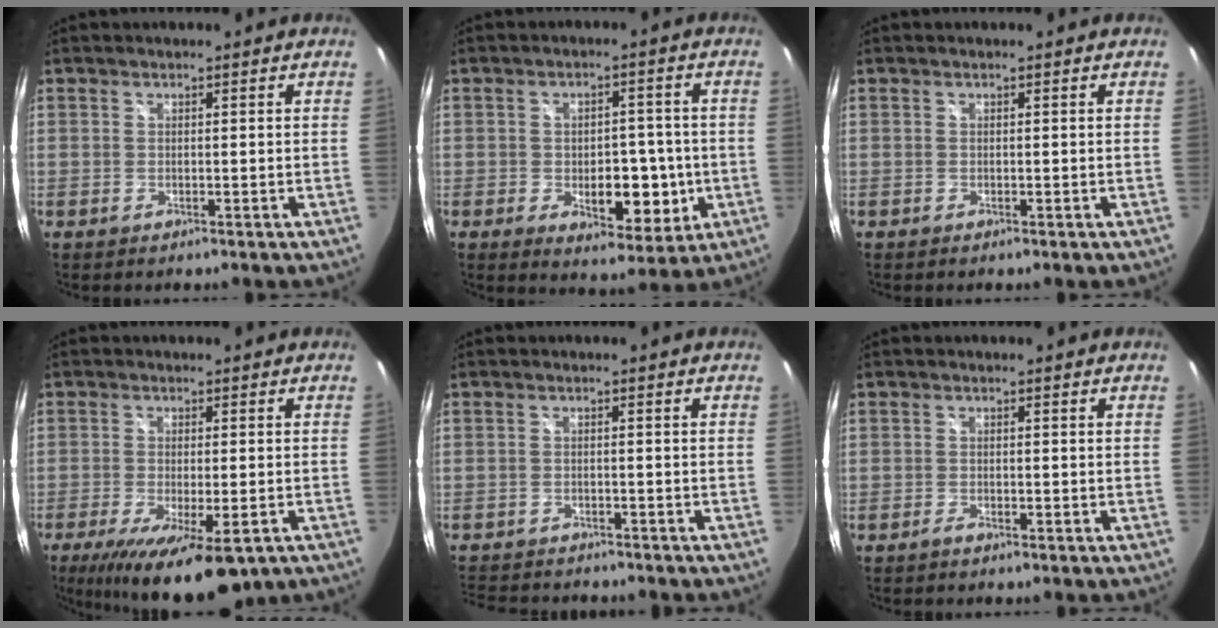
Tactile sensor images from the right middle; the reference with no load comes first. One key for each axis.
{"total": 9.9, "fx": -2.3, "fy": 5.8, "fz": 7.8, "tx": -0.120, "ty": -0.008, "tz": -0.020}
{"total": 0.0}
{"total": 14.8, "fx": -8.5, "fy": 4.6, "fz": 11.1, "tx": -0.204, "ty": -0.048, "tz": -0.127}
{"total": 8.2, "fx": -7.5, "fy": 2.5, "fz": 2.4, "tx": -0.068, "ty": -0.011, "tz": -0.117}
{"total": 1.1, "fx": -0.9, "fy": 0.2, "fz": 0.5, "tx": -0.011, "ty": -0.002, "tz": -0.019}